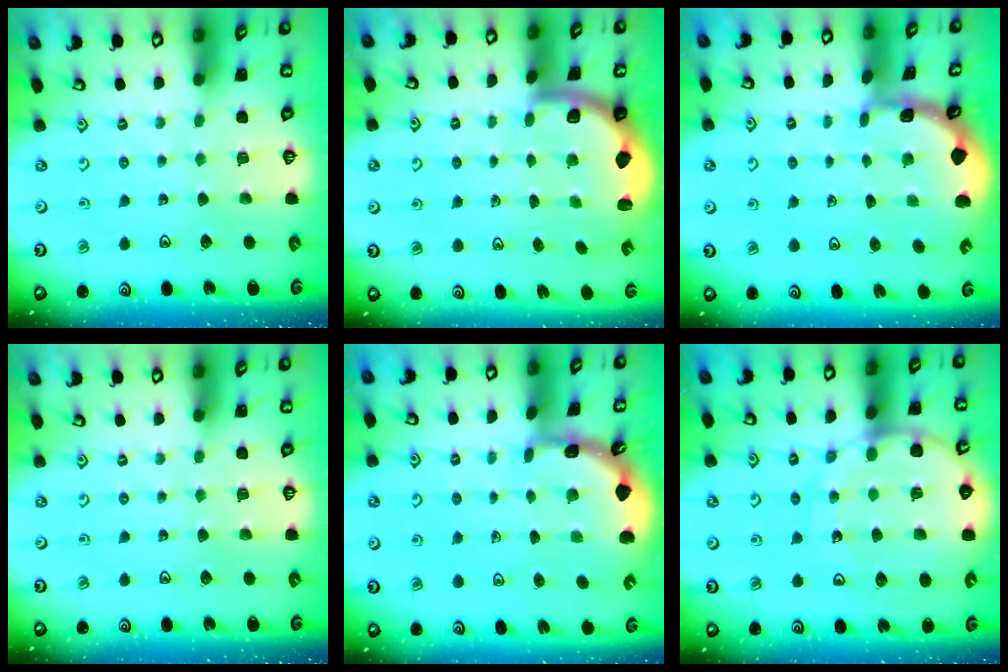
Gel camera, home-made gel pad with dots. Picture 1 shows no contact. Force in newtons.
{"total": 3.3, "press": 3.1, "slide": 1.2}
{"total": 1.3, "press": 1.3, "slide": 0.1}
{"total": 0.0}
{"total": 1.6, "press": 1.6, "slide": 0.1}
{"total": 13.7, "press": 13.6, "slide": 1.7}